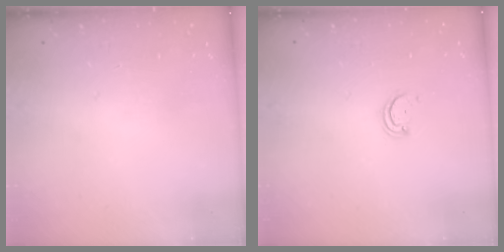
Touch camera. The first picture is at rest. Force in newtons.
{"total": 2.2, "press": 2.2, "slide": 0.2}